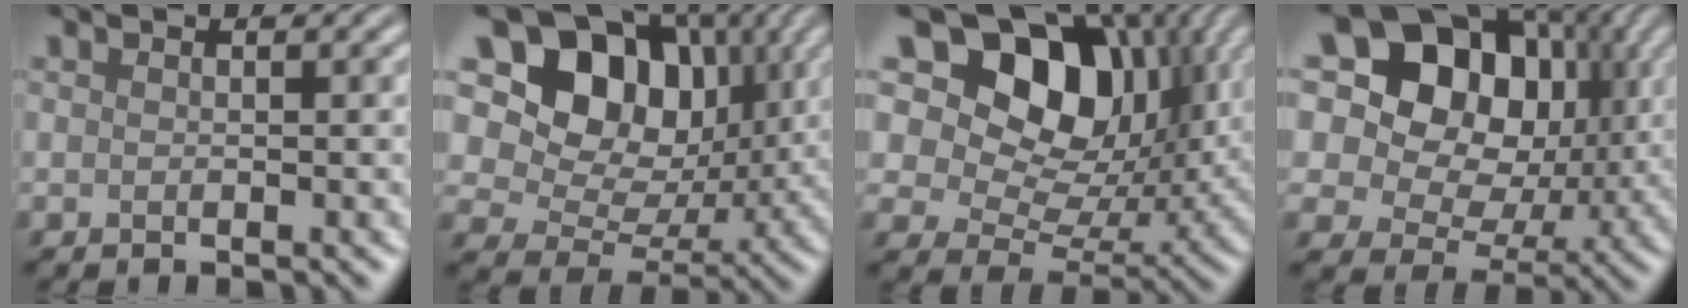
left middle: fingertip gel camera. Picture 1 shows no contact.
{"total": 10.9, "force": [4.6, 8.1, 5.7], "torque": [-0.099, 0.015, 0.081]}
{"total": 13.3, "force": [6.7, 8.6, 7.6], "torque": [-0.132, 0.026, 0.115]}
{"total": 15.8, "force": [6.9, 11.4, 8.4], "torque": [-0.182, 0.076, 0.123]}